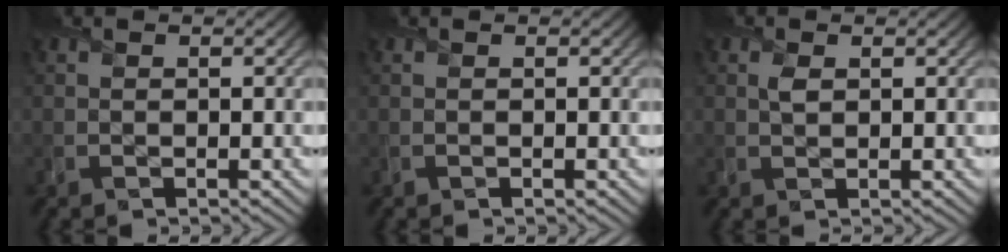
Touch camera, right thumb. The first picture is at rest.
{"total": 0.0}
{"total": 1.1, "force": [0.5, 0.7, 0.8], "torque": [-0.019, -0.001, 0.011]}